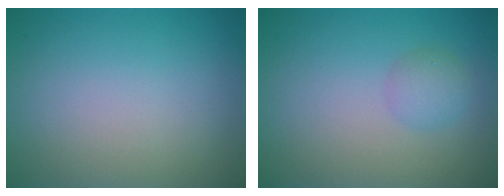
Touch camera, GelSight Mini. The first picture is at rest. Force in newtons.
{"total": 1.7, "press": 1.7, "slide": 0.0}